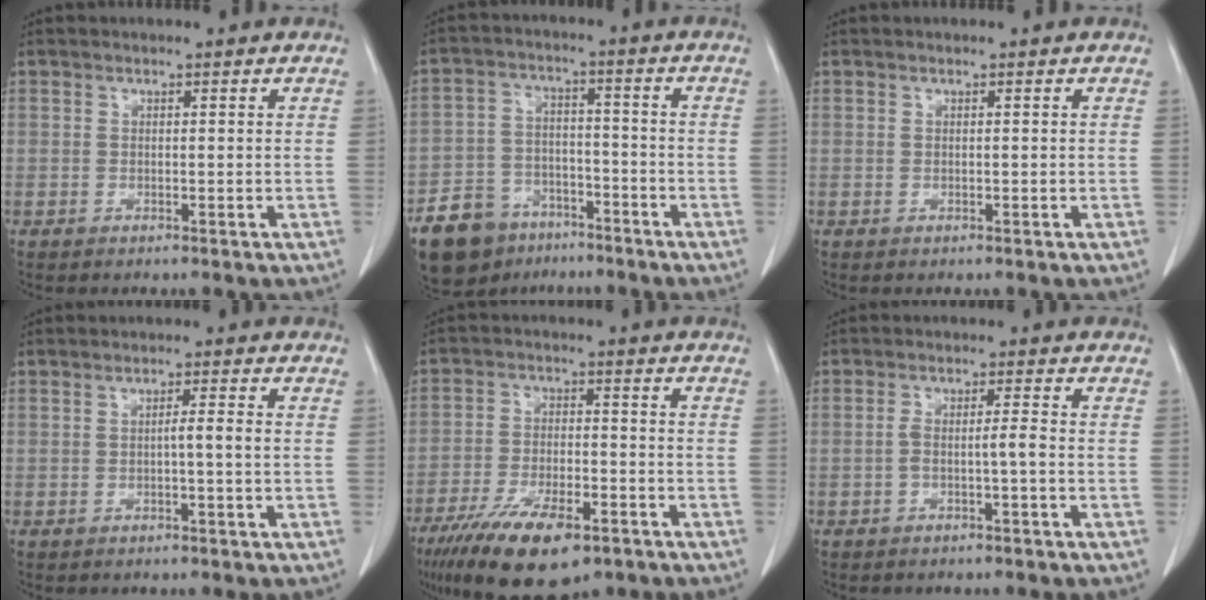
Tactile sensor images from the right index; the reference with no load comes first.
{"total": 13.8, "force": [-9.4, 8.8, 5.0], "torque": [-0.110, 0.020, -0.152]}
{"total": 0.0}
{"total": 2.5, "force": [-0.2, 0.2, 2.5], "torque": [-0.046, 0.005, -0.002]}
{"total": 15.2, "force": [-9.7, 5.3, 10.4], "torque": [-0.204, -0.018, -0.163]}
{"total": 3.1, "force": [-1.1, 0.3, 2.9], "torque": [-0.057, 0.015, -0.015]}